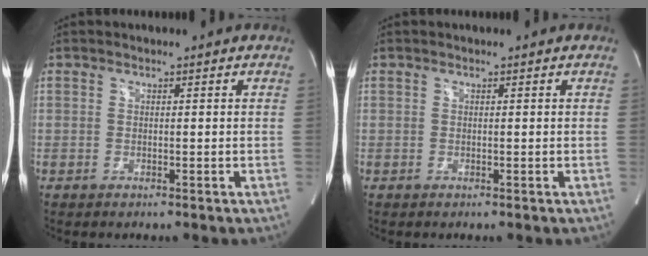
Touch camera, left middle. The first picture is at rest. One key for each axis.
{"total": 0.0}